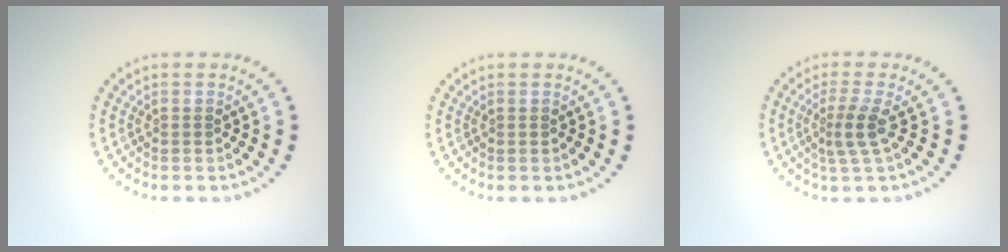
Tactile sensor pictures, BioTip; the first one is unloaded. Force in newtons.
{"total": 0.0}
{"total": 2.5, "press": 1.8, "slide": 1.7}